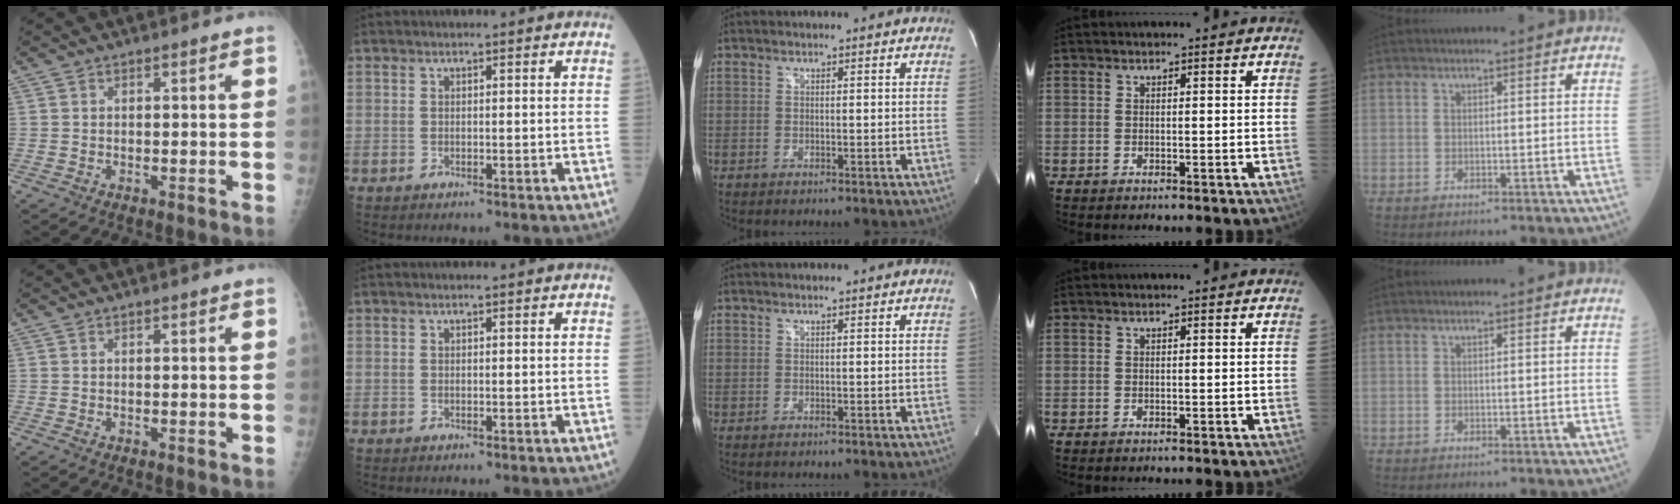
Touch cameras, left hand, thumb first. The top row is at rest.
{}